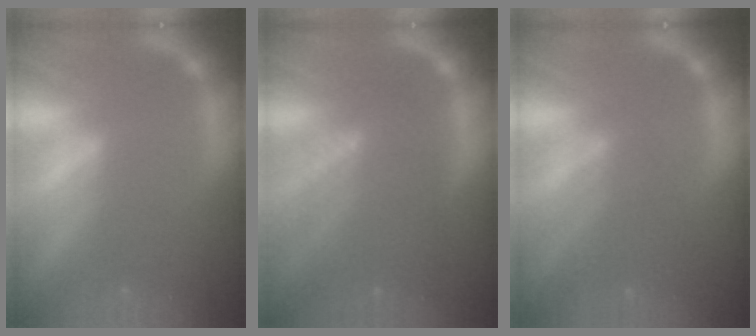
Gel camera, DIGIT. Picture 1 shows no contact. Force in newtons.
{"total": 7.5}
{"total": 4.1}